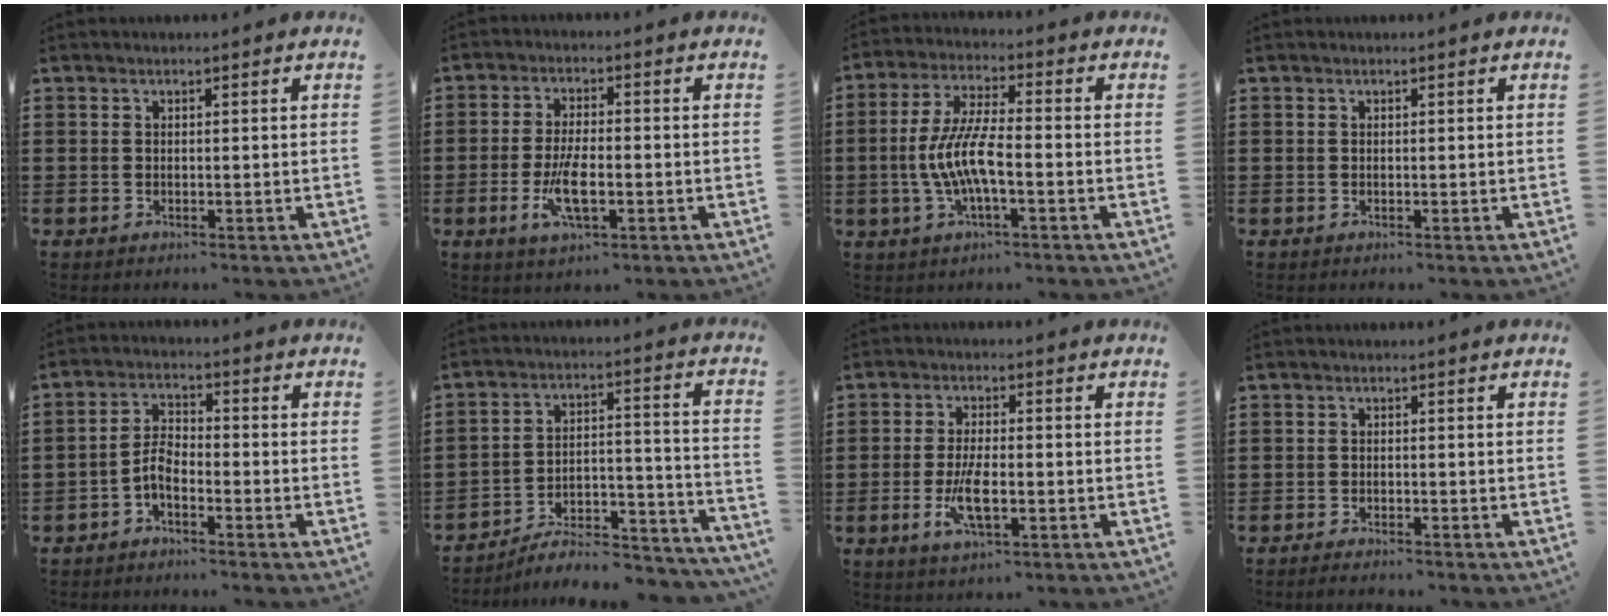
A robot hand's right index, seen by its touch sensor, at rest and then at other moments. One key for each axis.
{"total": 6.9, "fx": -2.0, "fy": 2.3, "fz": 6.2, "tx": -0.136, "ty": -0.011, "tz": -0.039}
{"total": 8.0, "fx": -2.0, "fy": 2.1, "fz": 7.4, "tx": -0.166, "ty": -0.012, "tz": -0.044}
{"total": 0.0}
{"total": 4.1, "fx": -2.3, "fy": 1.9, "fz": 2.9, "tx": -0.074, "ty": 0.003, "tz": -0.051}
{"total": 6.4, "fx": -5.6, "fy": 1.9, "fz": 2.6, "tx": -0.036, "ty": 0.008, "tz": -0.107}
{"total": 6.1, "fx": -1.7, "fy": 2.0, "fz": 5.5, "tx": -0.118, "ty": -0.009, "tz": -0.034}
{"total": 1.3, "fx": -1.3, "fy": 0.0, "fz": 0.1, "tx": -0.005, "ty": 0.000, "tz": -0.026}